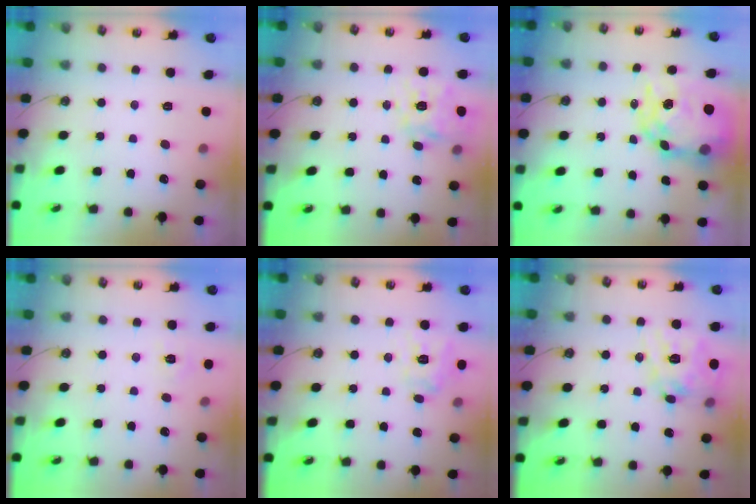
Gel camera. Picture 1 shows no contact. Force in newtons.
{"total": 14.7, "press": 14.6, "slide": 1.3}
{"total": 15.5, "press": 15.5, "slide": 1.3}
{"total": 4.2, "press": 4.2, "slide": 0.4}
{"total": 11.9, "press": 11.8, "slide": 1.1}
{"total": 16.5, "press": 16.4, "slide": 2.2}